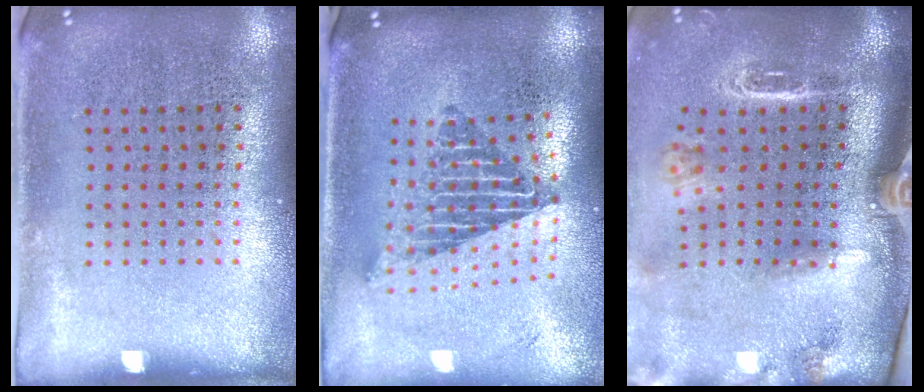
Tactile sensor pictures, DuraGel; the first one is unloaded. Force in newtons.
{"total": 2.1, "press": 1.5, "slide": 1.4}
{"total": 2.9, "press": 2.0, "slide": 2.1}